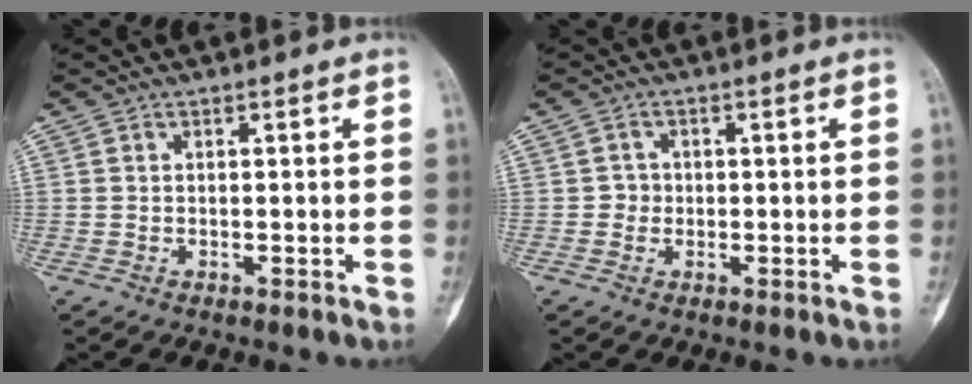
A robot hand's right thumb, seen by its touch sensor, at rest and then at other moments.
{"total": 2.0, "force": [-0.2, 1.9, 0.4], "torque": [0.006, 0.008, -0.008]}